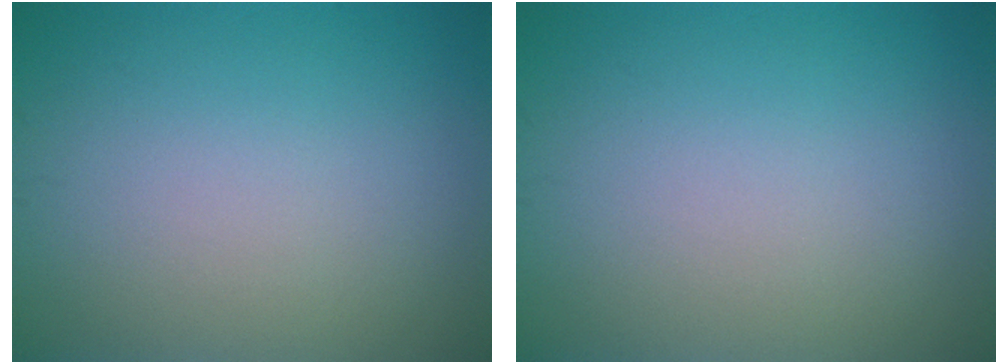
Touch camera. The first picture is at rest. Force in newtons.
{"total": 0.0}